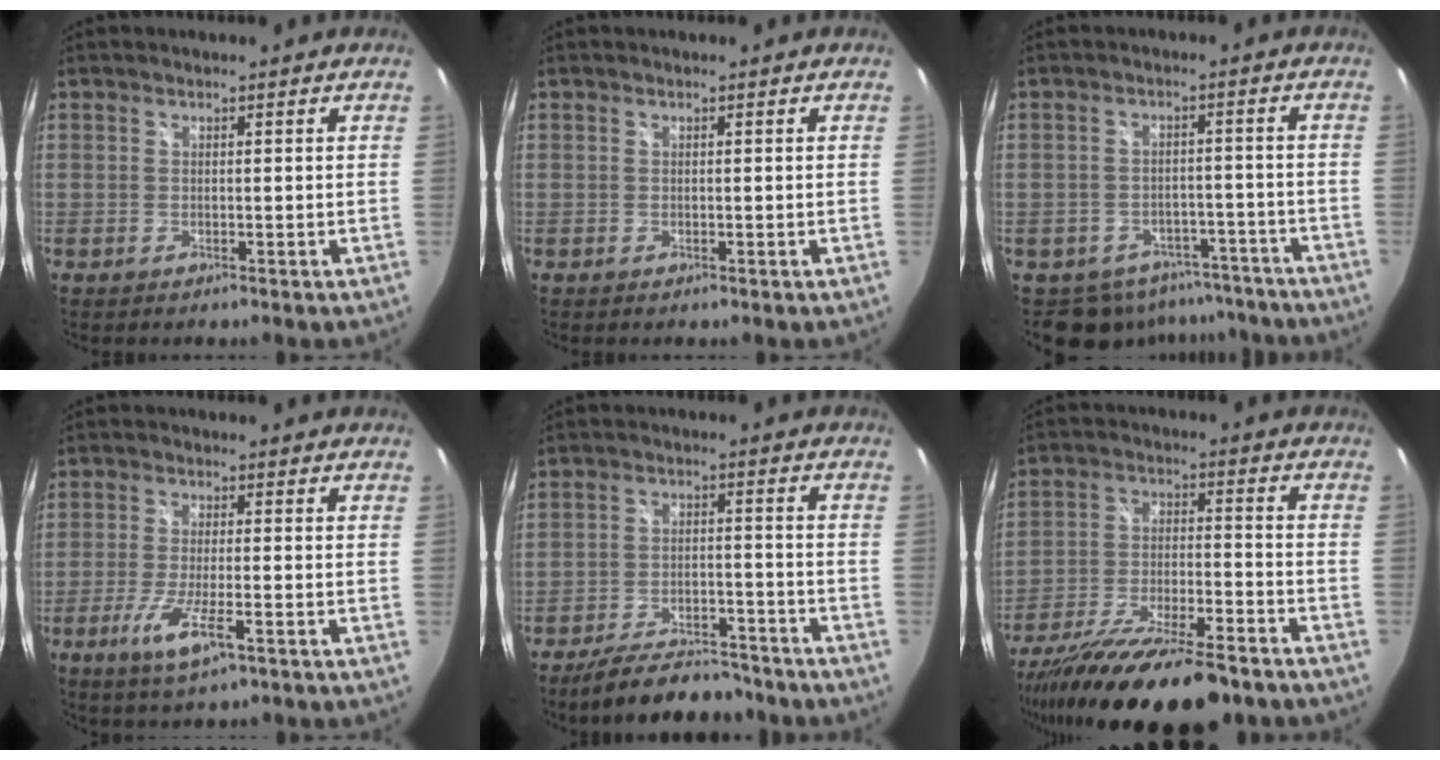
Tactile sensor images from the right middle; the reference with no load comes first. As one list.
[{"total": 0.0}, {"total": 9.5, "force": [-7.4, 5.8, 1.6], "torque": [-0.032, 0.020, -0.082]}, {"total": 7.6, "force": [-3.8, 1.2, 6.5], "torque": [-0.137, -0.017, -0.069]}, {"total": 13.8, "force": [-12.0, 4.0, 5.6], "torque": [-0.121, 0.001, -0.175]}, {"total": 21.9, "force": [-17.2, 4.7, 12.7], "torque": [-0.239, -0.057, -0.277]}]